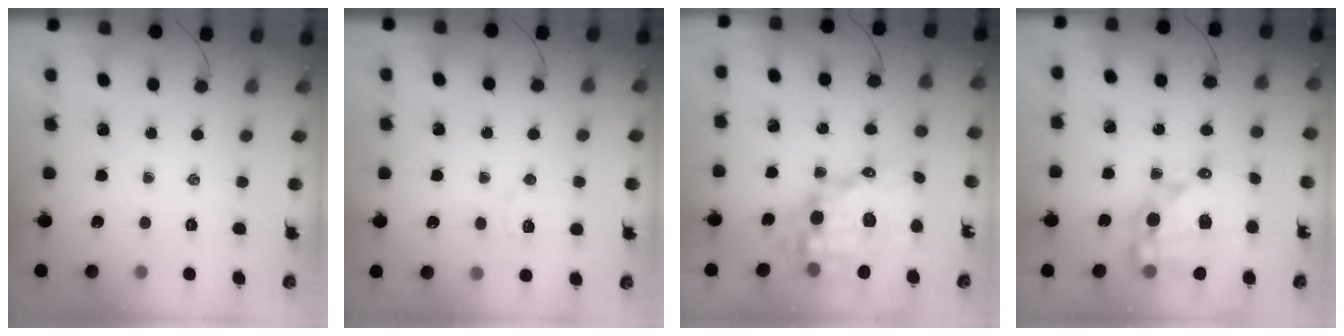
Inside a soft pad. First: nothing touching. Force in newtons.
{"total": 4.6, "press": 4.4, "slide": 1.1}
{"total": 15.0, "press": 14.6, "slide": 3.5}
{"total": 17.0, "press": 16.6, "slide": 3.7}